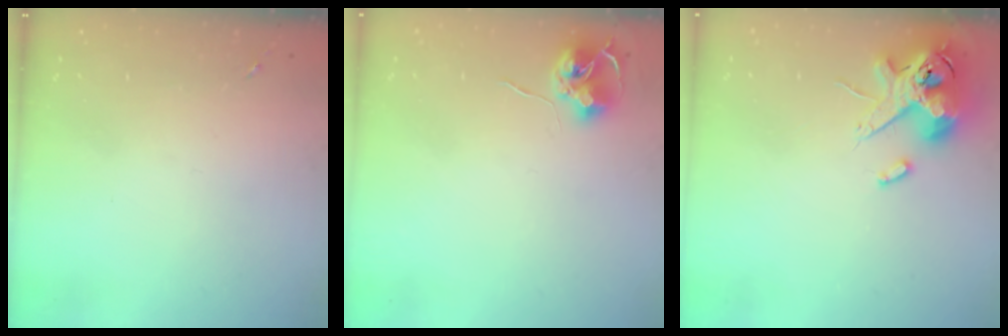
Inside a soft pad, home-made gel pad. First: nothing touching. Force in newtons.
{"total": 7.9, "press": 7.9, "slide": 0.4}
{"total": 13.9, "press": 13.7, "slide": 2.4}